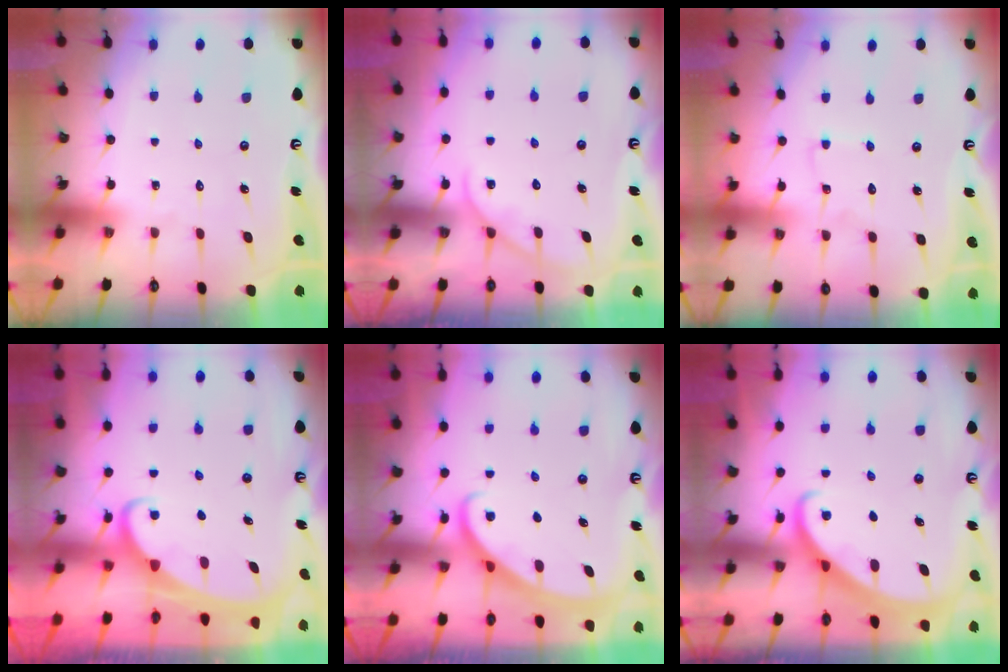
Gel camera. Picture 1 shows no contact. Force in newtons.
{"total": 3.5, "press": 3.4, "slide": 0.4}
{"total": 2.4, "press": 2.4, "slide": 0.2}
{"total": 2.2, "press": 2.2, "slide": 0.3}
{"total": 3.0, "press": 3.0, "slide": 0.1}
{"total": 2.1, "press": 2.0, "slide": 0.3}